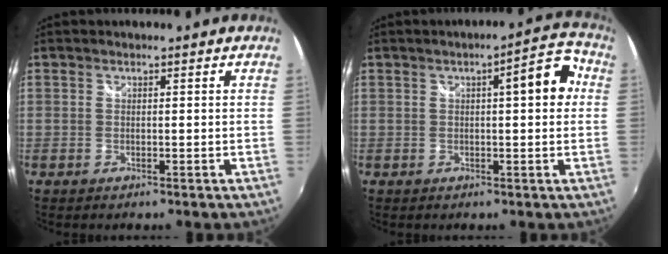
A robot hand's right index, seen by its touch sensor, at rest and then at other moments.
{"total": 6.9, "force": [1.3, 1.7, 6.6], "torque": [-0.085, 0.022, 0.022]}